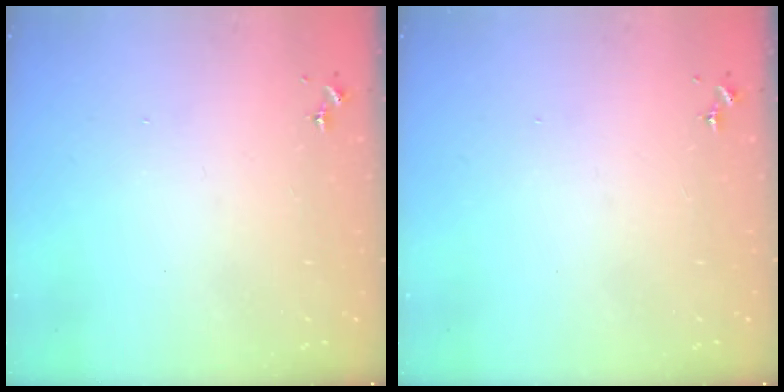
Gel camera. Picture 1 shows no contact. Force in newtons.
{"total": 0.0}